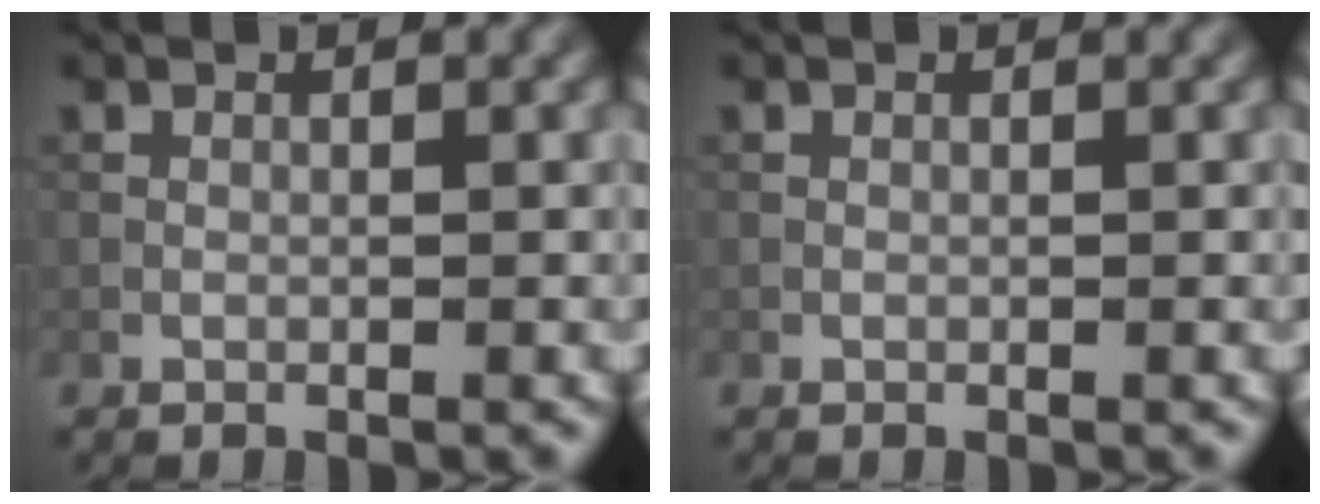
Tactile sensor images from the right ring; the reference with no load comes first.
{"total": 0.0}